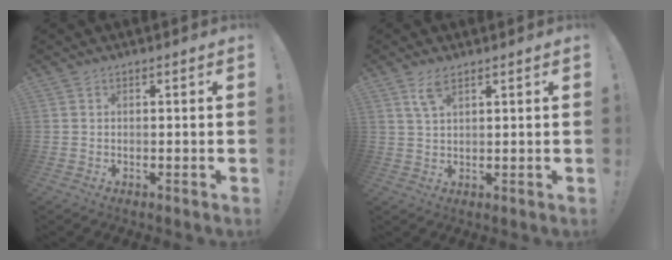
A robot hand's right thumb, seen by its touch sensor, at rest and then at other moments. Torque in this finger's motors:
{"motor_torque": [-0.55, 0.56, 0.26, 0.29, 0.07]}